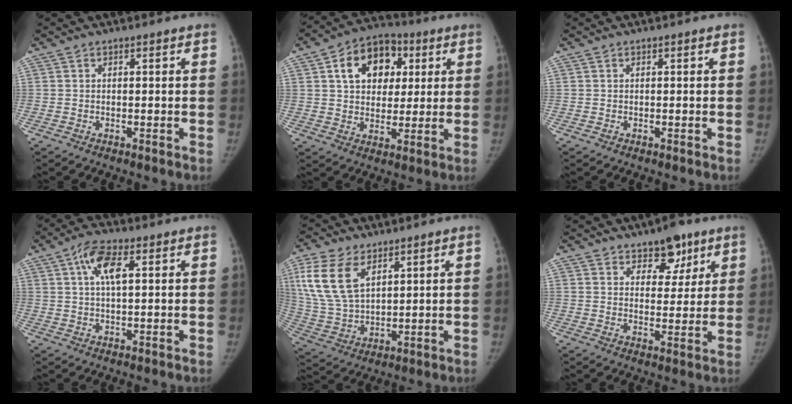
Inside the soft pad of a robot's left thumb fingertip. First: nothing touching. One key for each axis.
{"total": 14.2, "fx": 4.7, "fy": 10.3, "fz": 8.7, "tx": -0.101, "ty": 0.001, "tz": 0.071}
{"total": 0.0}
{"total": 7.0, "fx": 2.5, "fy": 2.8, "fz": 5.9, "tx": -0.113, "ty": 0.006, "tz": 0.043}
{"total": 13.7, "fx": 6.3, "fy": 7.9, "fz": 9.2, "tx": -0.189, "ty": -0.016, "tz": 0.138}
{"total": 8.0, "fx": 5.2, "fy": 4.2, "fz": 4.3, "tx": -0.025, "ty": -0.029, "tz": 0.076}